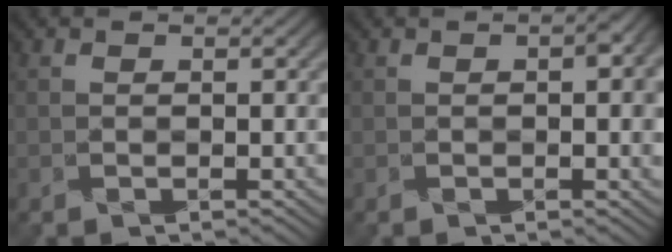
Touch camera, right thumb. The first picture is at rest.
{"total": 3.2, "force": [0.4, 1.2, 3.0], "torque": [-0.037, 0.004, 0.005]}